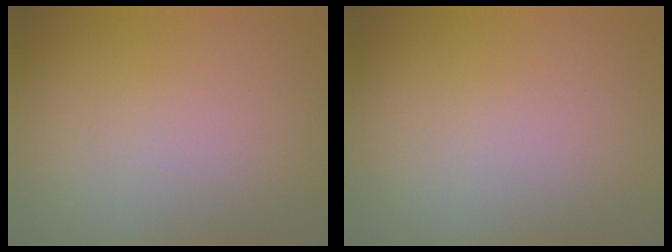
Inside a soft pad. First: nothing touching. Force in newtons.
{"total": 0.0}